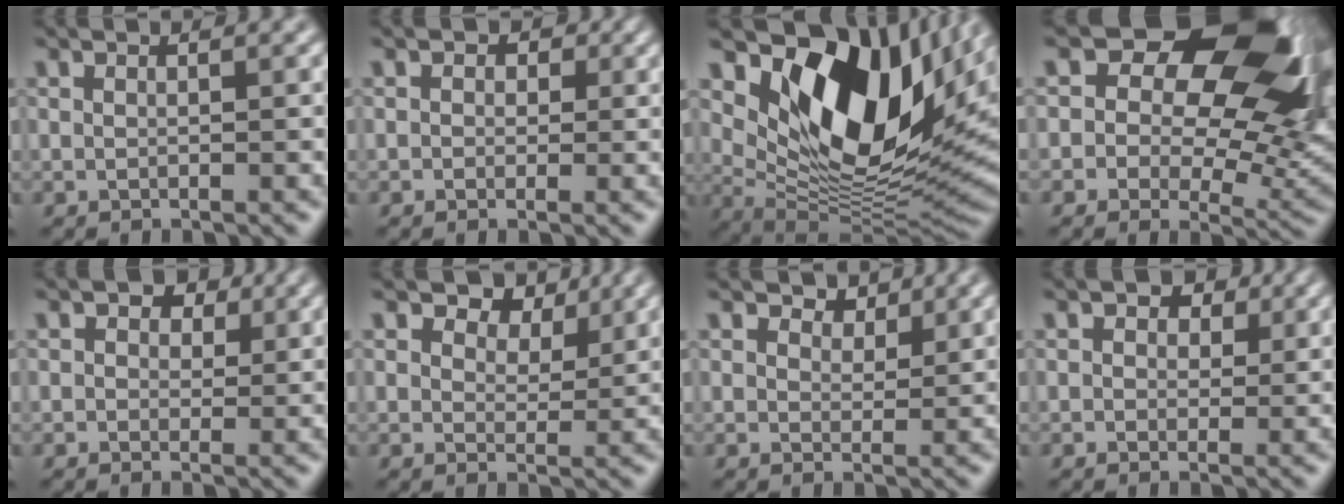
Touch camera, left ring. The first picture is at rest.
{"total": 2.3, "force": [1.0, 1.8, 1.0], "torque": [-0.019, 0.012, 0.002]}
{"total": 14.3, "force": [5.6, 7.6, 10.8], "torque": [-0.180, 0.005, 0.104]}
{"total": 14.4, "force": [6.2, 8.7, 9.6], "torque": [-0.129, 0.017, 0.106]}
{"total": 4.9, "force": [2.7, 3.2, 2.6], "torque": [-0.040, 0.026, 0.018]}
{"total": 4.3, "force": [3.3, 2.1, 1.8], "torque": [-0.029, 0.008, 0.035]}
{"total": 2.7, "force": [2.4, 1.1, 0.7], "torque": [-0.015, 0.007, 0.021]}
{"total": 4.3, "force": [2.4, 2.9, 2.2], "torque": [-0.035, 0.021, 0.014]}